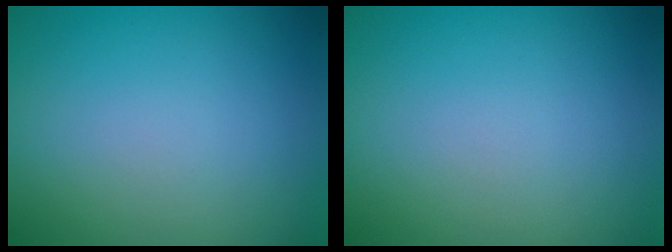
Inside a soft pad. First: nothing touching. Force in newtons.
{"total": 0.0}